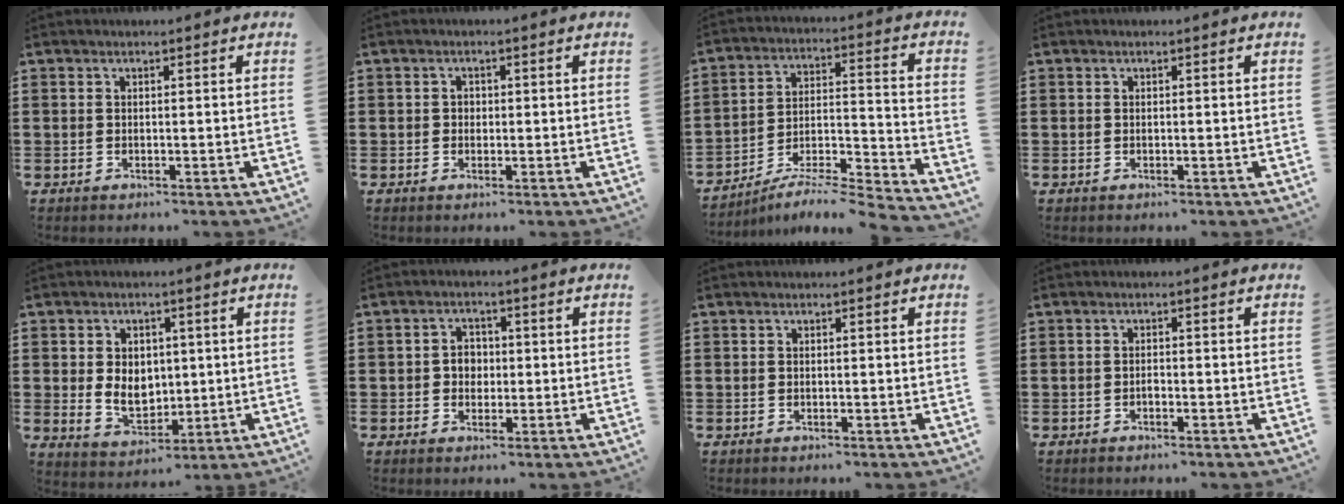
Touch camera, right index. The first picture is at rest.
{"total": 0.7, "force": [0.1, 0.7, 0.4], "torque": [-0.007, 0.004, 0.001]}
{"total": 5.5, "force": [-5.2, -0.1, 1.7], "torque": [-0.023, -0.006, -0.103]}
{"total": 0.0}
{"total": 5.6, "force": [0.4, 4.6, 3.2], "torque": [-0.060, 0.006, 0.004]}
{"total": 2.7, "force": [-0.1, 2.3, 1.4], "torque": [-0.032, 0.009, -0.003]}
{"total": 0.0}
{"total": 1.0, "force": [-0.5, 0.4, 0.7], "torque": [-0.016, -0.003, -0.009]}